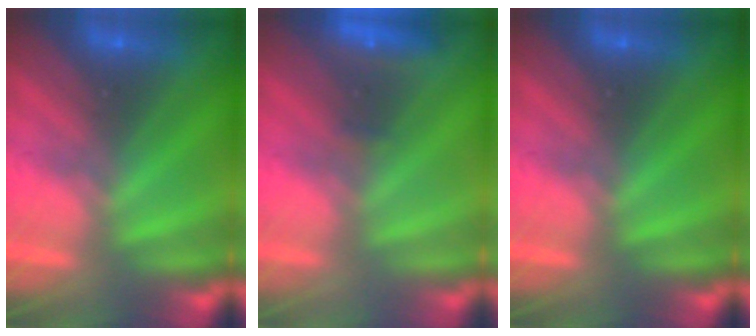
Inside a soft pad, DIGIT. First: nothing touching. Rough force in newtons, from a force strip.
{"total": 2.3}
{"total": 0.0}